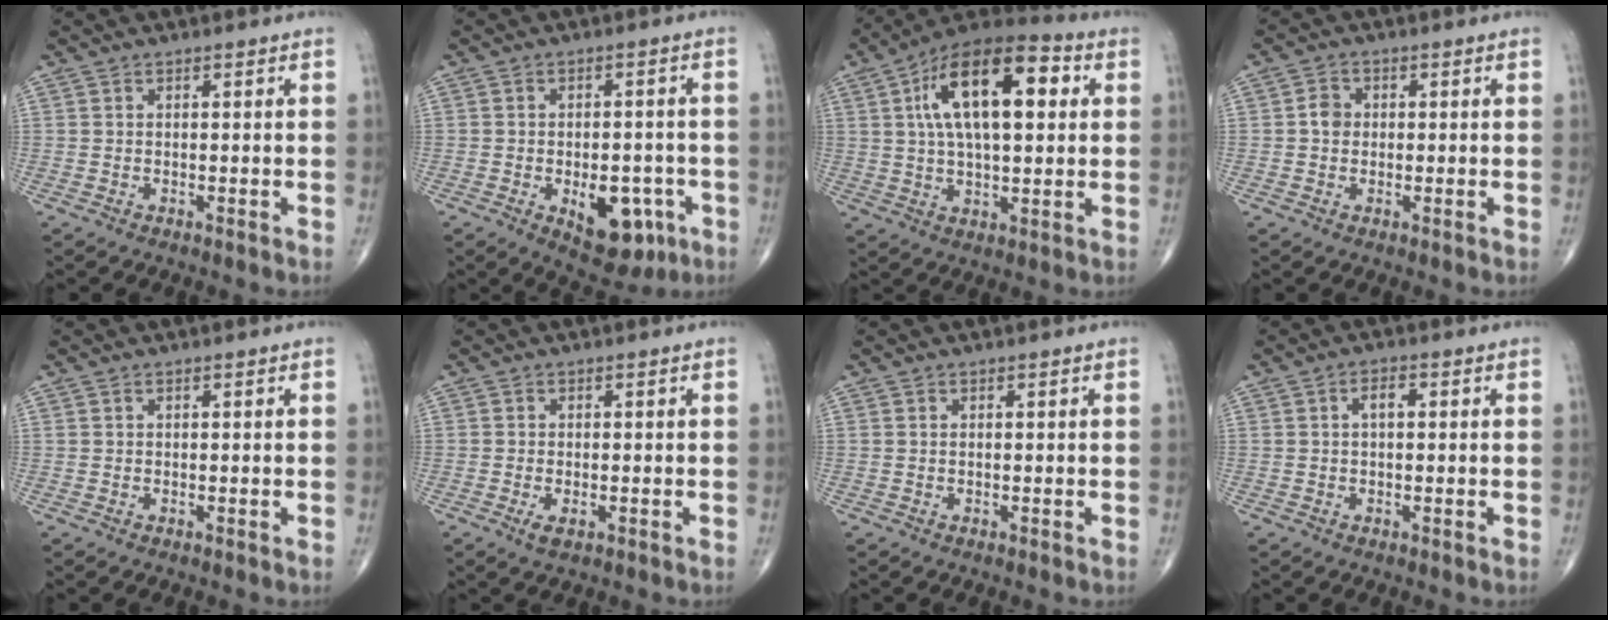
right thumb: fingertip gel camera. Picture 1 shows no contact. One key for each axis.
{"total": 11.0, "fx": -4.1, "fy": 6.1, "fz": 8.1, "tx": -0.081, "ty": 0.012, "tz": -0.045}
{"total": 19.8, "fx": 4.9, "fy": 9.0, "fz": 16.9, "tx": -0.268, "ty": 0.019, "tz": 0.072}
{"total": 2.8, "fx": 0.0, "fy": 2.4, "fz": 1.4, "tx": -0.015, "ty": 0.007, "tz": -0.005}
{"total": 0.0}
{"total": 2.1, "fx": -0.8, "fy": 1.0, "fz": 1.7, "tx": -0.034, "ty": -0.003, "tz": -0.013}
{"total": 0.0}
{"total": 2.7, "fx": 0.5, "fy": 1.3, "fz": 2.3, "tx": -0.040, "ty": 0.008, "tz": 0.007}